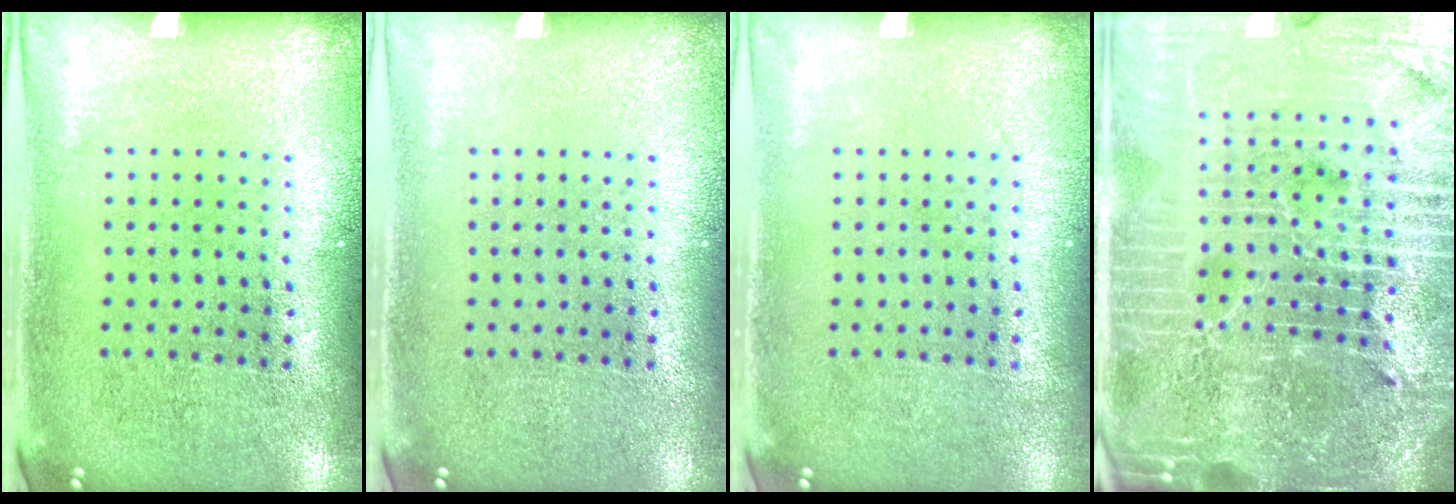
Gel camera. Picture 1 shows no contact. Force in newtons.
{"total": 0.0}
{"total": 0.0}
{"total": 7.3, "press": 6.3, "slide": 3.7}